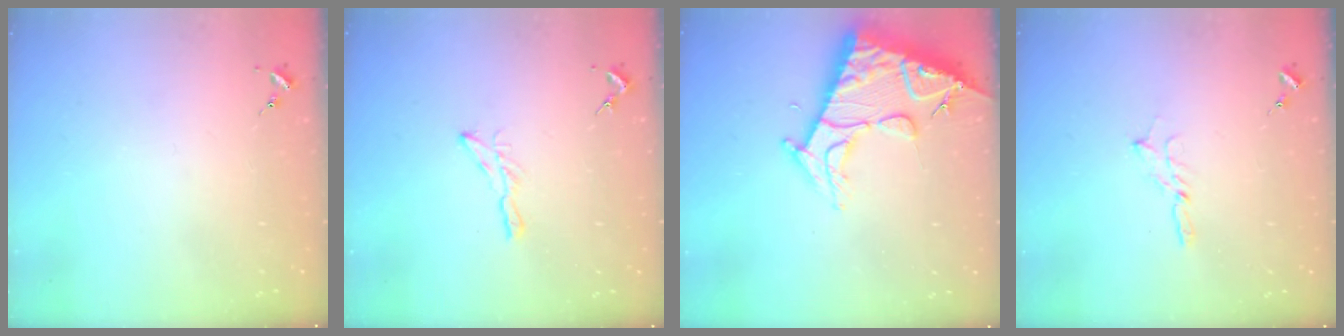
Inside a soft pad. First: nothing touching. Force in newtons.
{"total": 5.8, "press": 5.8, "slide": 0.4}
{"total": 16.3, "press": 16.2, "slide": 1.7}
{"total": 1.6, "press": 1.6, "slide": 0.1}